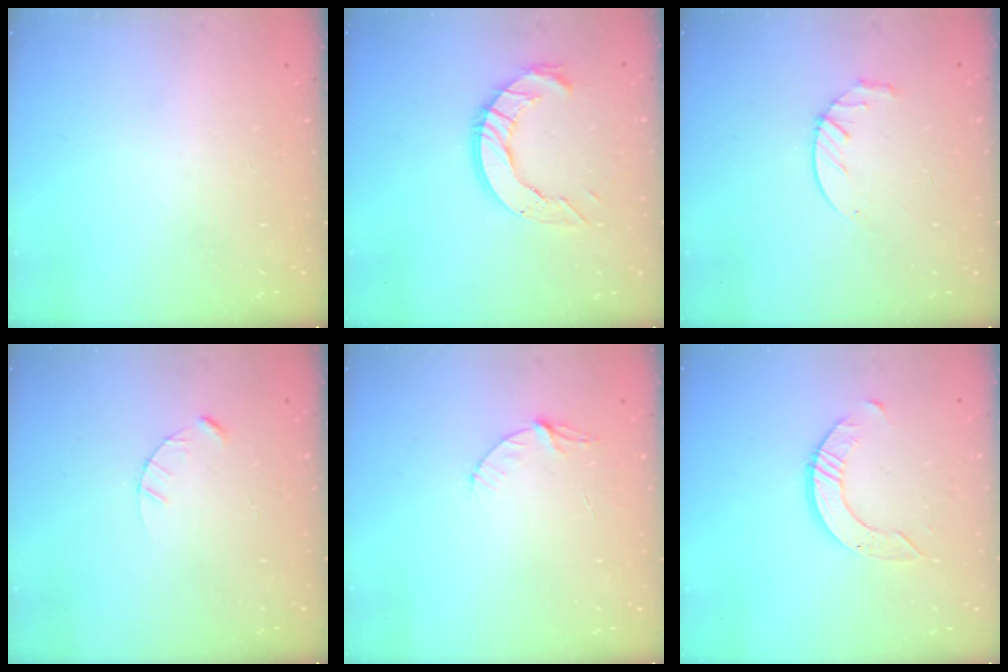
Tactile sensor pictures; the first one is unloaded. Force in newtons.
{"total": 10.6, "press": 10.5, "slide": 0.9}
{"total": 3.9, "press": 3.9, "slide": 0.5}
{"total": 2.4, "press": 2.4, "slide": 0.3}
{"total": 4.0, "press": 4.0, "slide": 0.4}
{"total": 5.3, "press": 5.3, "slide": 0.5}